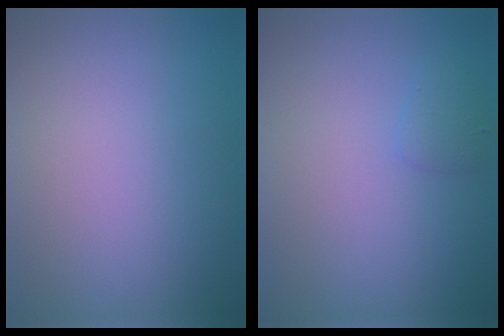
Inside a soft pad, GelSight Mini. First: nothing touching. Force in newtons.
{"total": 1.1, "press": 1.1, "slide": 0.1}